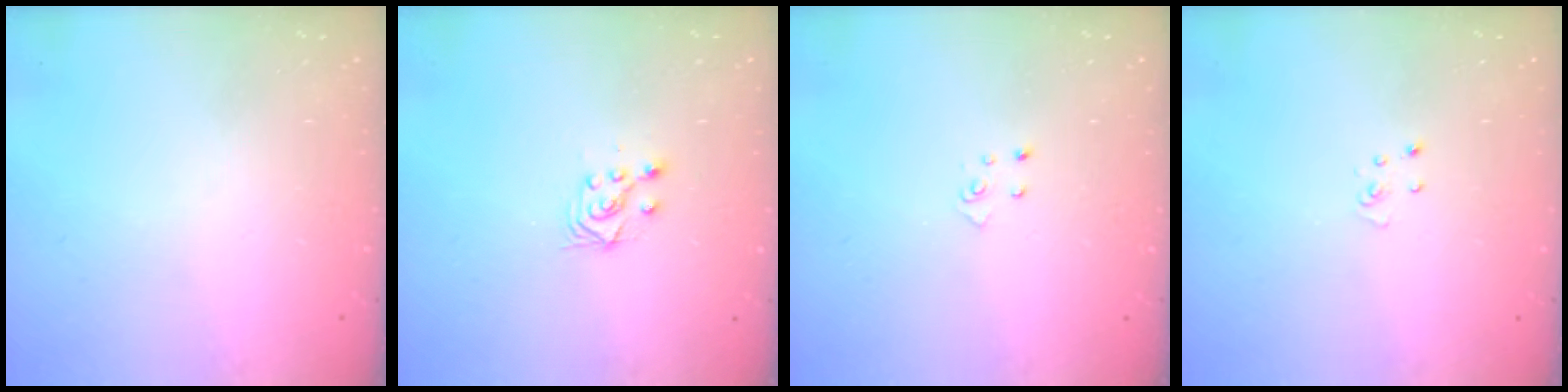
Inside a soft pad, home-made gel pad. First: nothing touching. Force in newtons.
{"total": 4.0, "press": 3.8, "slide": 1.1}
{"total": 2.6, "press": 2.6, "slide": 0.3}
{"total": 2.5, "press": 2.5, "slide": 0.3}